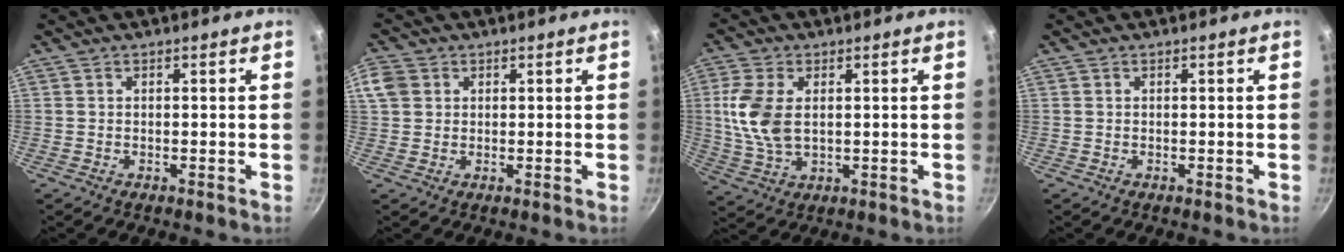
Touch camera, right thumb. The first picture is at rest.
{"total": 4.8, "force": [1.3, 4.1, 2.2], "torque": [-0.035, 0.003, 0.020]}
{"total": 9.9, "force": [1.4, 5.9, 7.9], "torque": [-0.166, -0.005, 0.030]}
{"total": 0.0}